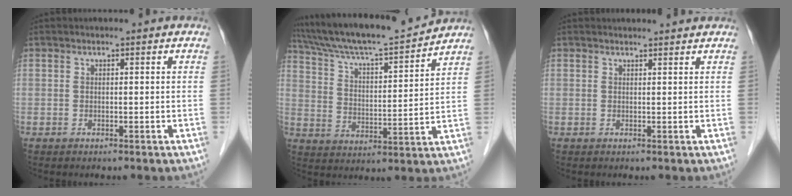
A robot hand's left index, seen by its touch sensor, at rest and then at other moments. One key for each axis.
{"total": 16.2, "fx": 15.0, "fy": 0.2, "fz": 6.0, "tx": -0.113, "ty": 0.004, "tz": 0.248}
{"total": 3.3, "fx": 3.3, "fy": 0.3, "fz": 0.6, "tx": -0.012, "ty": 0.012, "tz": 0.037}